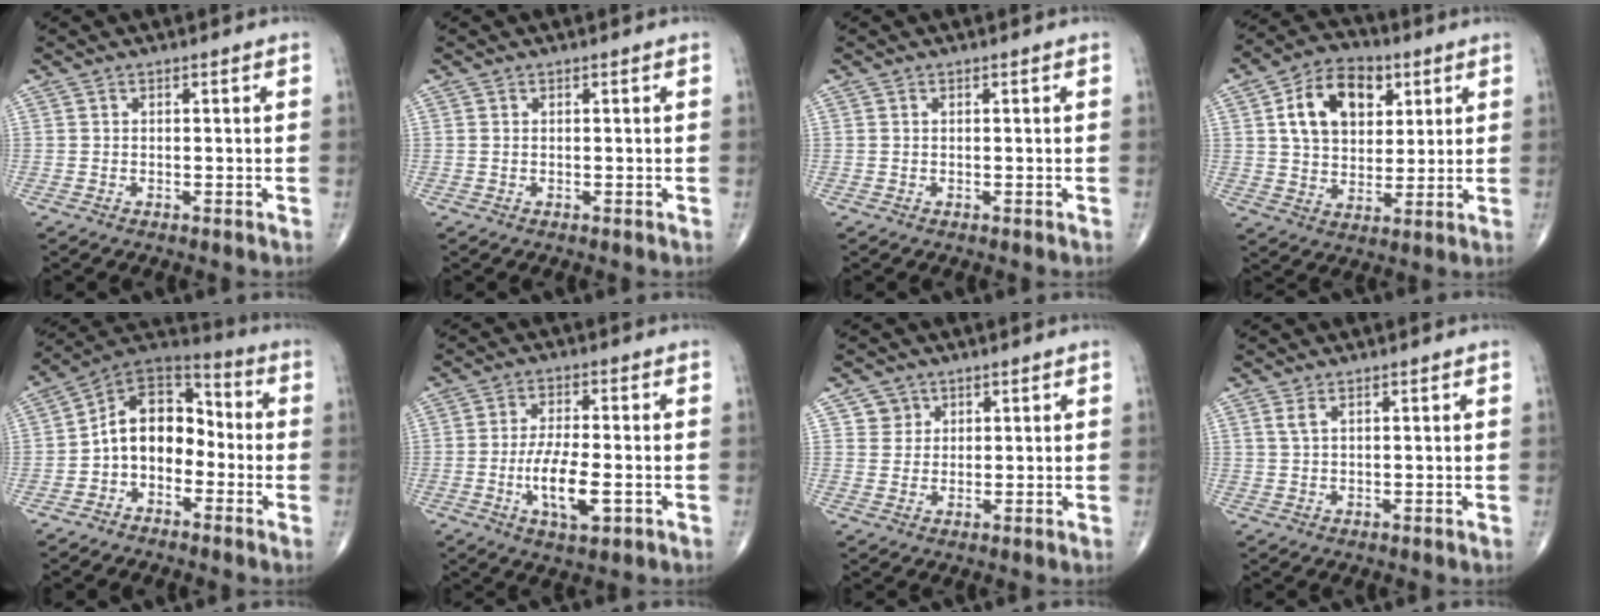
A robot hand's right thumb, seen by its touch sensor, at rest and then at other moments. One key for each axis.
{"total": 0.0}
{"total": 0.0}
{"total": 14.2, "fx": 4.7, "fy": 9.6, "fz": 9.3, "tx": -0.125, "ty": -0.005, "tz": 0.080}
{"total": 11.9, "fx": -2.5, "fy": 8.4, "fz": 8.1, "tx": -0.099, "ty": 0.063, "tz": -0.061}
{"total": 8.9, "fx": -2.4, "fy": 3.2, "fz": 8.0, "tx": -0.148, "ty": 0.000, "tz": -0.042}
{"total": 3.1, "fx": 1.6, "fy": 2.7, "fz": 0.0, "tx": 0.022, "ty": -0.008, "tz": 0.022}
{"total": 1.5, "fx": 0.8, "fy": 0.5, "fz": 1.2, "tx": -0.030, "ty": 0.005, "tz": 0.022}